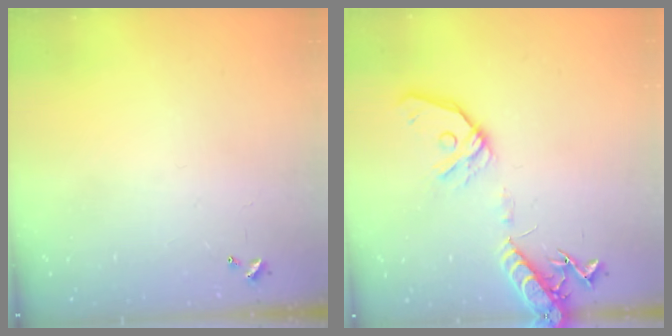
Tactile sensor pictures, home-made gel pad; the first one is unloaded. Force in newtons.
{"total": 15.4, "press": 15.2, "slide": 2.8}